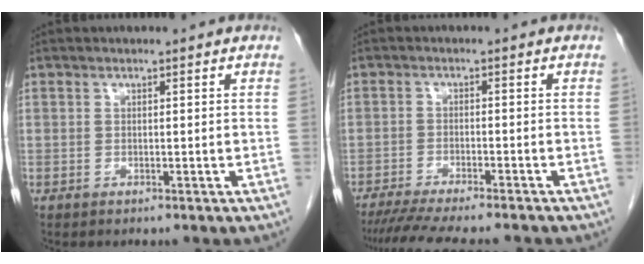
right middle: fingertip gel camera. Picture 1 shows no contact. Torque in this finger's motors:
{"motor_torque": [1.14, -1.00, 0.16, 0.07]}